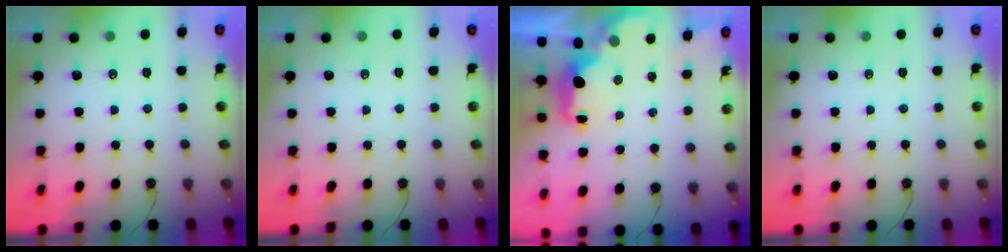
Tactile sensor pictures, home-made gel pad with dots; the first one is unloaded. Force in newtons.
{"total": 0.0}
{"total": 3.0, "press": 2.9, "slide": 0.6}
{"total": 0.0}